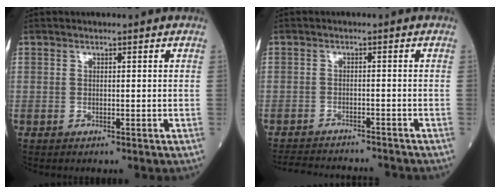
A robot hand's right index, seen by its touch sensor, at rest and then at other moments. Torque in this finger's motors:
{"motor_torque": [-2.14, 0.00, -1.05, -0.21]}